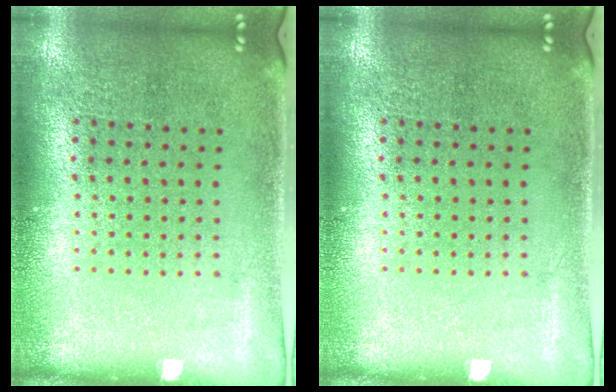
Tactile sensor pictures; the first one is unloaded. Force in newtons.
{"total": 0.0}